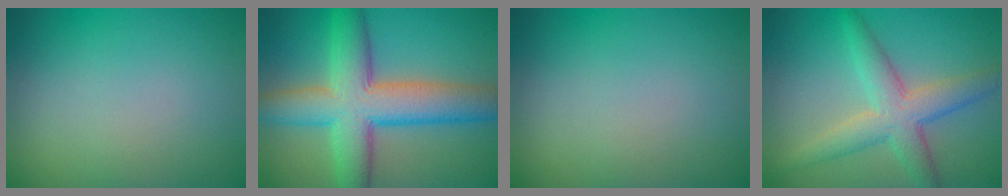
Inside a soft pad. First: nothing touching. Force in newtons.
{"total": 9.7, "press": 9.7, "slide": 0.2}
{"total": 0.0}
{"total": 4.9, "press": 4.9, "slide": 0.1}